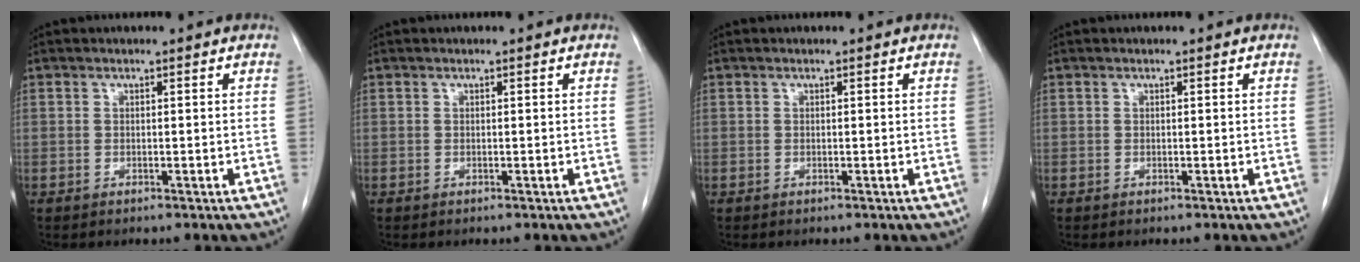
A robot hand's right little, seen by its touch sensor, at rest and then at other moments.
{"total": 0.0}
{"total": 0.0}
{"total": 0.0}